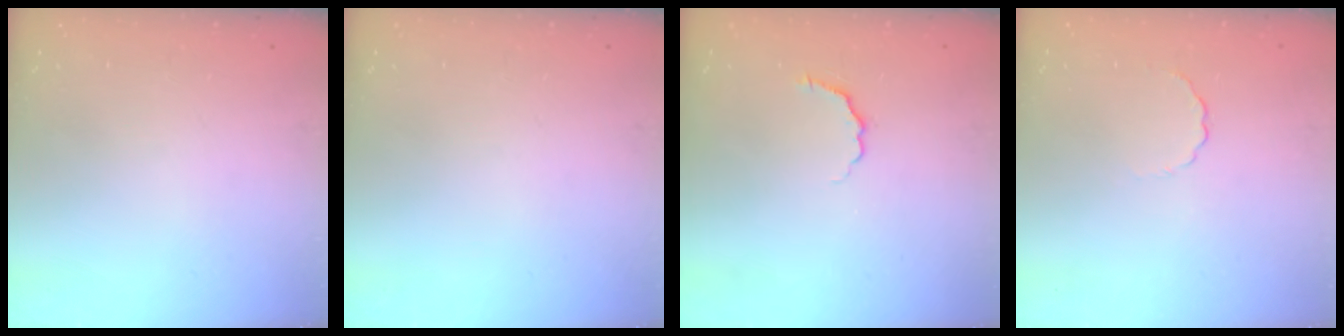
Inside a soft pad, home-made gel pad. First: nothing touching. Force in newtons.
{"total": 0.0}
{"total": 4.0, "press": 3.9, "slide": 0.9}
{"total": 2.4, "press": 2.2, "slide": 0.9}